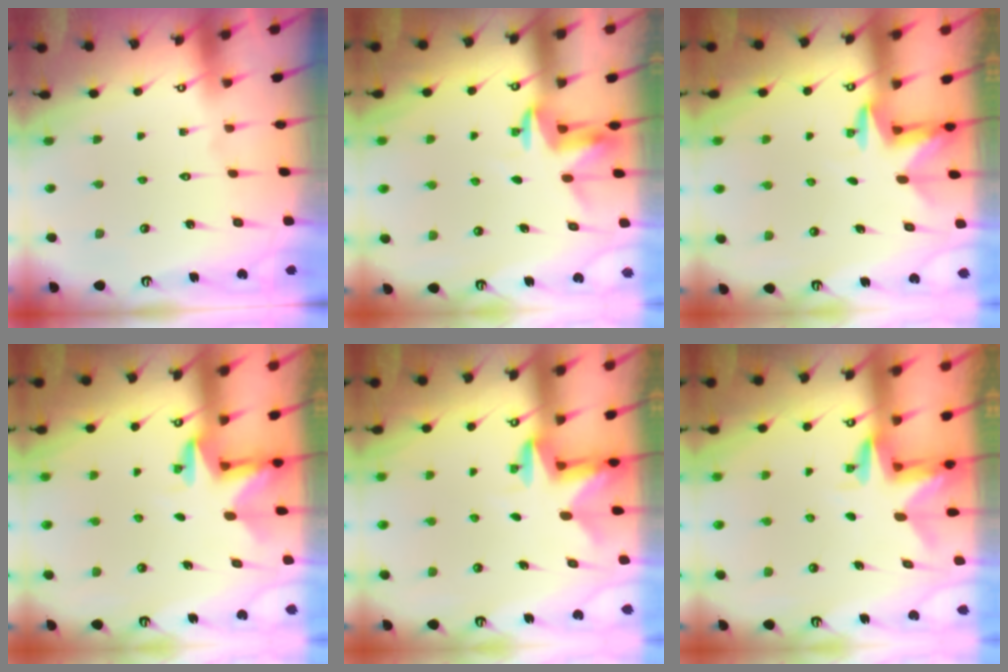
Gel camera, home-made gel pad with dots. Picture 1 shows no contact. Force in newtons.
{"total": 4.0, "press": 4.0, "slide": 0.2}
{"total": 3.0, "press": 2.9, "slide": 0.7}
{"total": 2.8, "press": 2.8, "slide": 0.2}
{"total": 2.6, "press": 2.5, "slide": 0.5}
{"total": 3.2, "press": 3.2, "slide": 0.2}